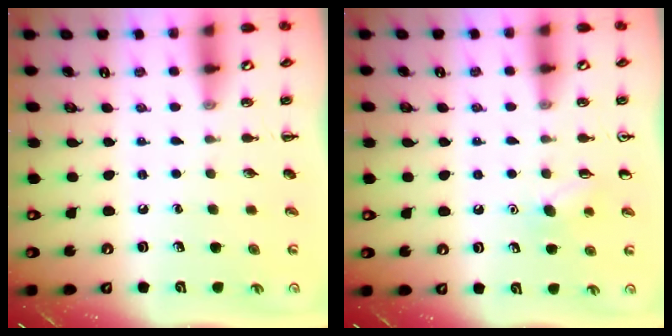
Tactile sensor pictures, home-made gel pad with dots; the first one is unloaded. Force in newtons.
{"total": 5.8, "press": 5.6, "slide": 1.5}